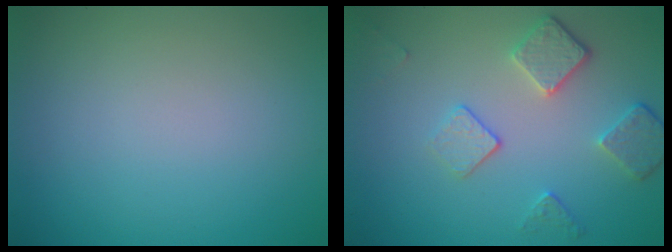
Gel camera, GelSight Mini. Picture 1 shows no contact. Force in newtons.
{"total": 3.7, "press": 2.9, "slide": 2.3}